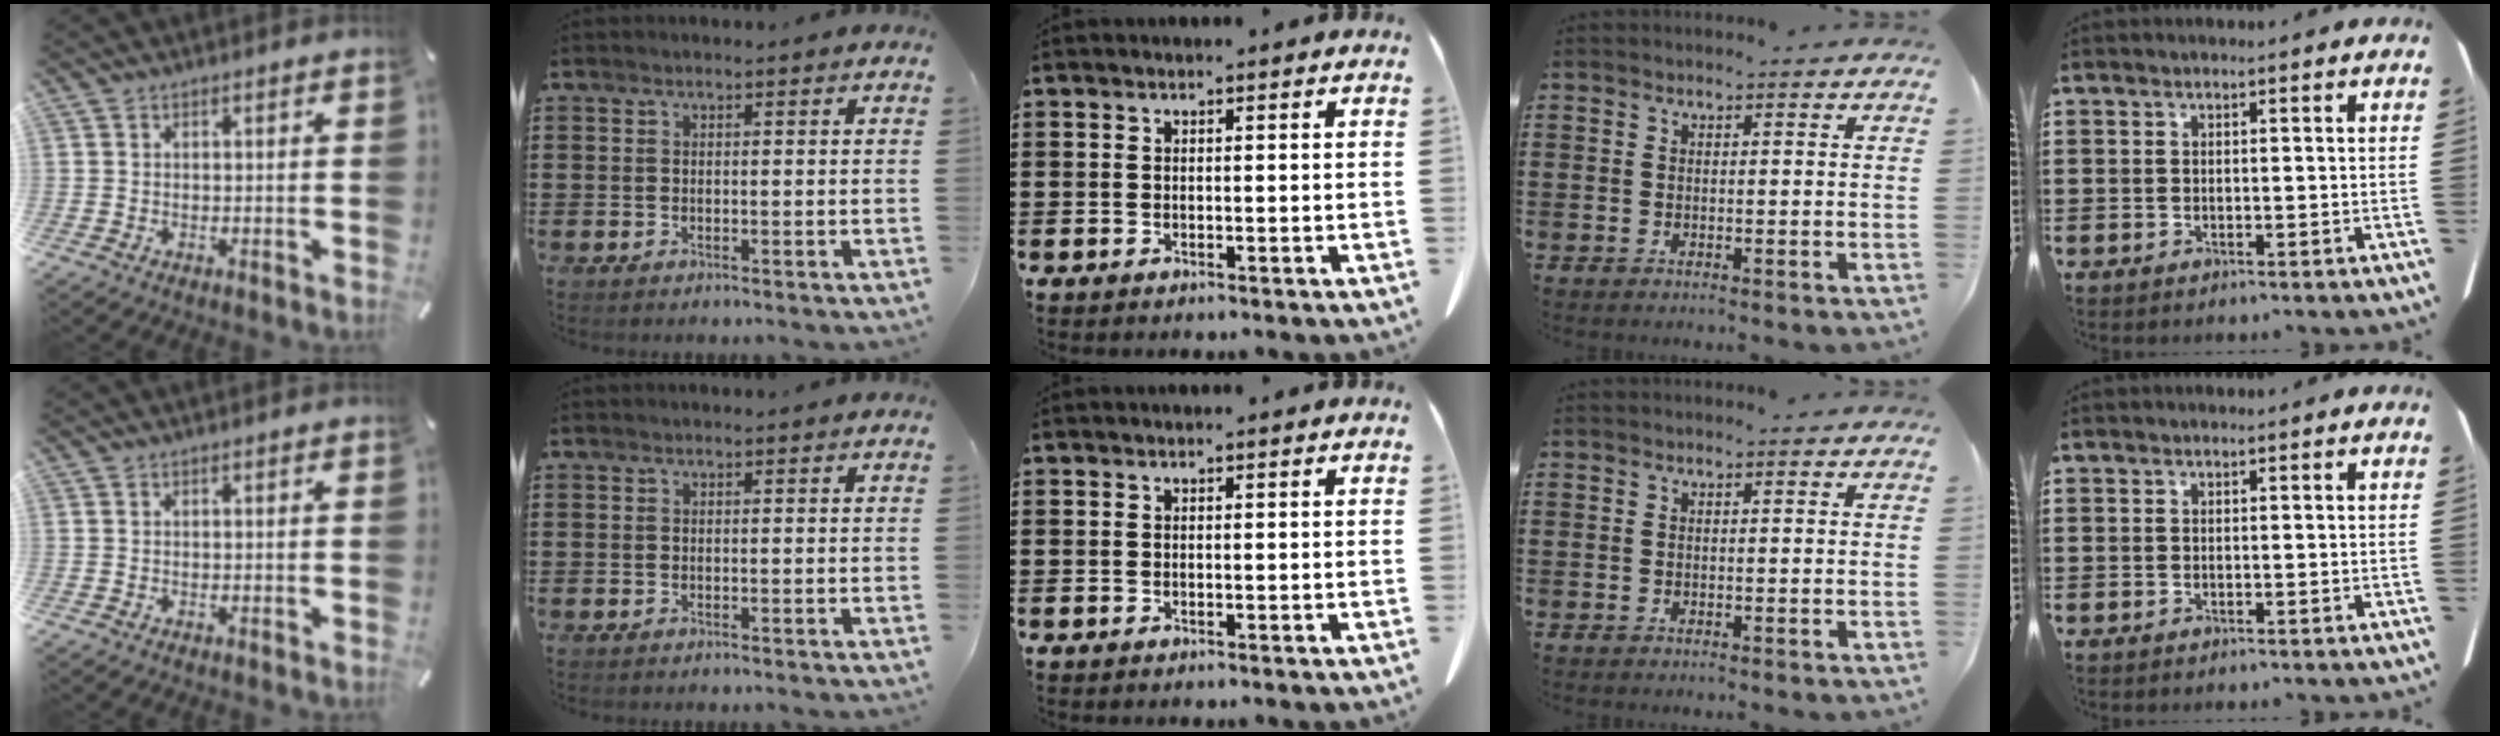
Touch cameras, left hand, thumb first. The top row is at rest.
{}